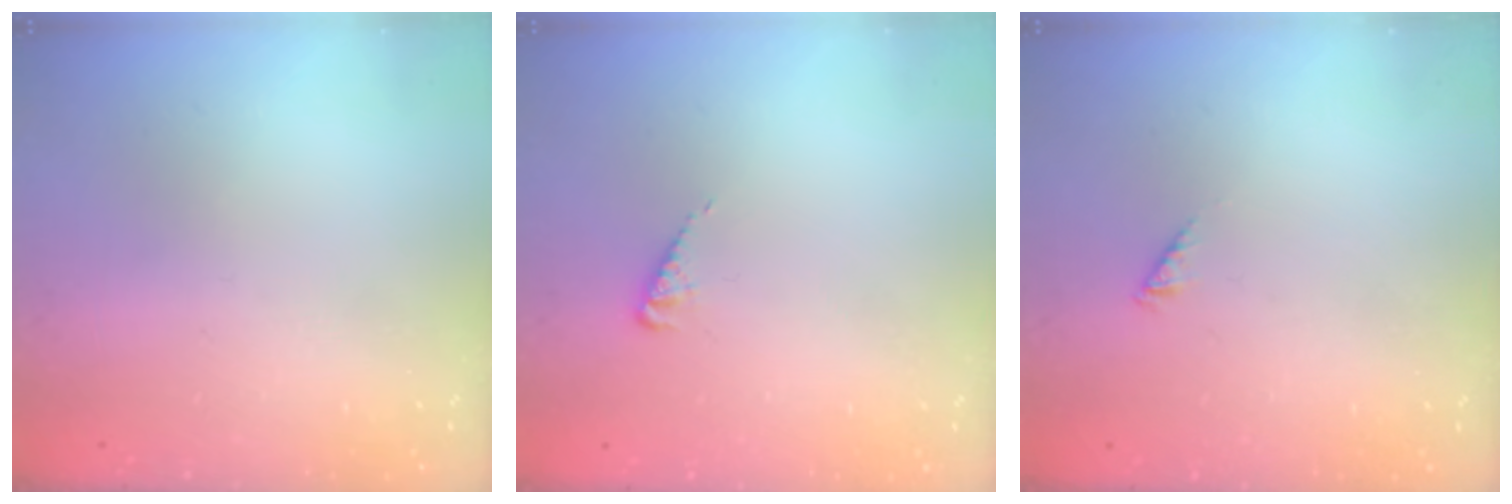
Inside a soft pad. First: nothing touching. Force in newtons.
{"total": 2.9, "press": 2.9, "slide": 0.4}
{"total": 0.9, "press": 0.8, "slide": 0.3}